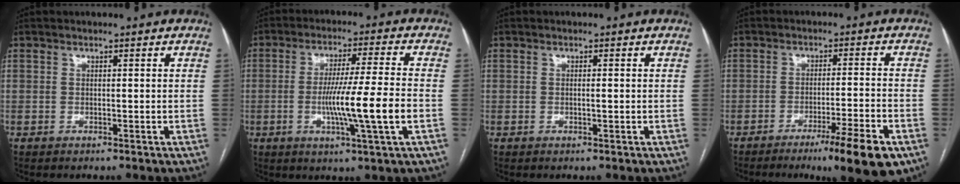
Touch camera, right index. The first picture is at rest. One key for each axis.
{"total": 11.4, "fx": -2.5, "fy": -1.1, "fz": 11.1, "tx": -0.198, "ty": -0.012, "tz": -0.046}
{"total": 0.7, "fx": -0.1, "fy": 0.0, "fz": 0.7, "tx": -0.012, "ty": 0.000, "tz": -0.001}
{"total": 10.3, "fx": -6.2, "fy": 0.0, "fz": 8.2, "tx": -0.114, "ty": -0.020, "tz": -0.094}